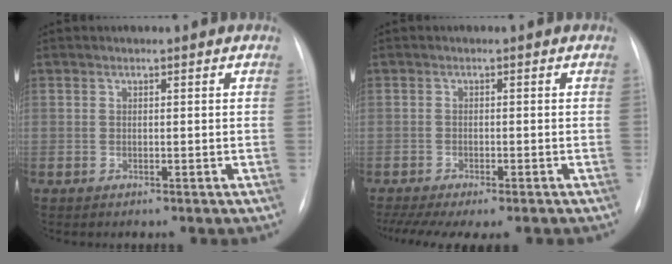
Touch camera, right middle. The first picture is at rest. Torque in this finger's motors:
{"motor_torque": [0.86, -0.80, 0.16, 0.04]}